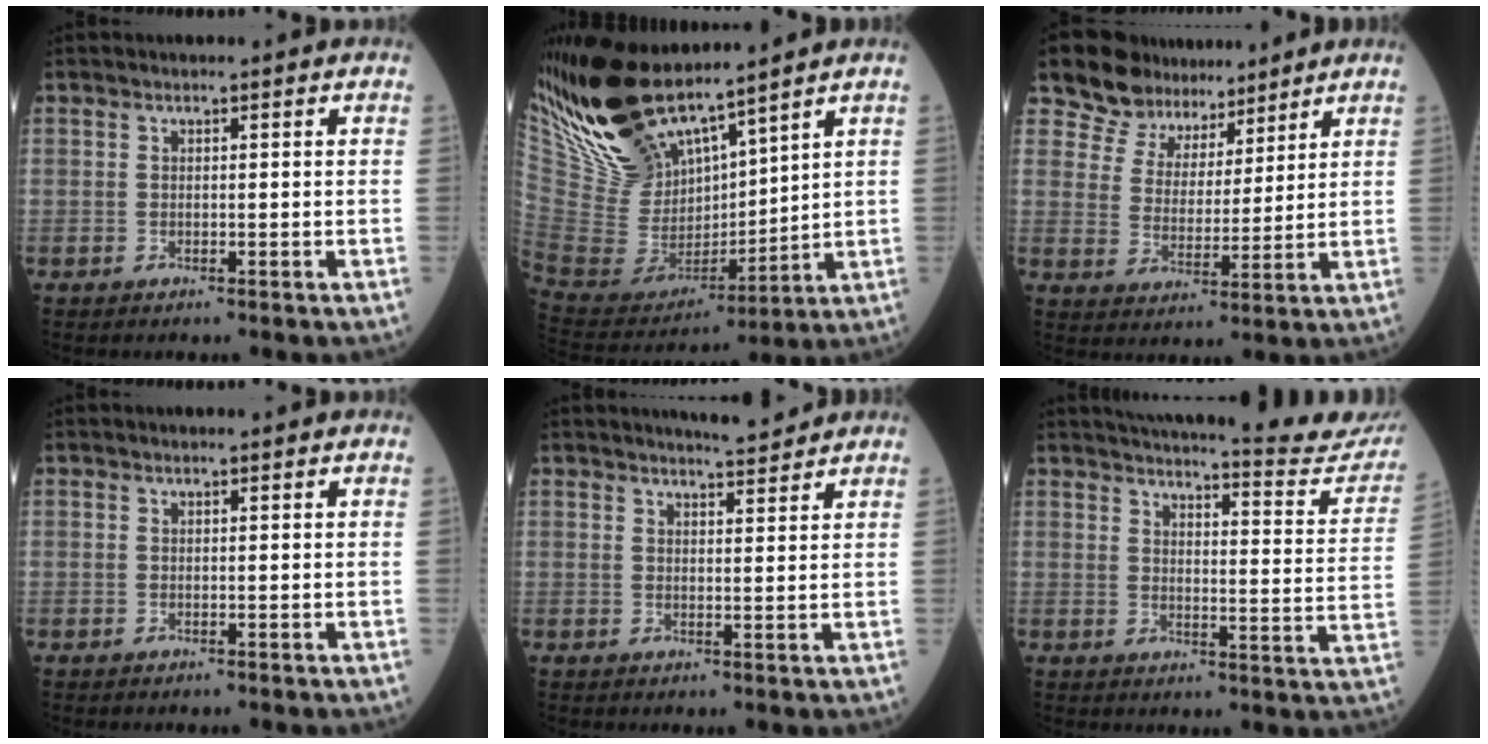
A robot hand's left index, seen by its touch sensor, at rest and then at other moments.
{"total": 16.0, "force": [13.6, 3.9, 7.5], "torque": [-0.164, 0.002, 0.283]}
{"total": 8.4, "force": [7.2, 4.4, 0.4], "torque": [-0.013, 0.007, 0.130]}
{"total": 0.0}
{"total": 3.7, "force": [3.6, 0.1, 0.7], "torque": [-0.016, -0.003, 0.054]}
{"total": 21.1, "force": [20.0, 1.6, 6.6], "torque": [-0.083, -0.073, 0.229]}